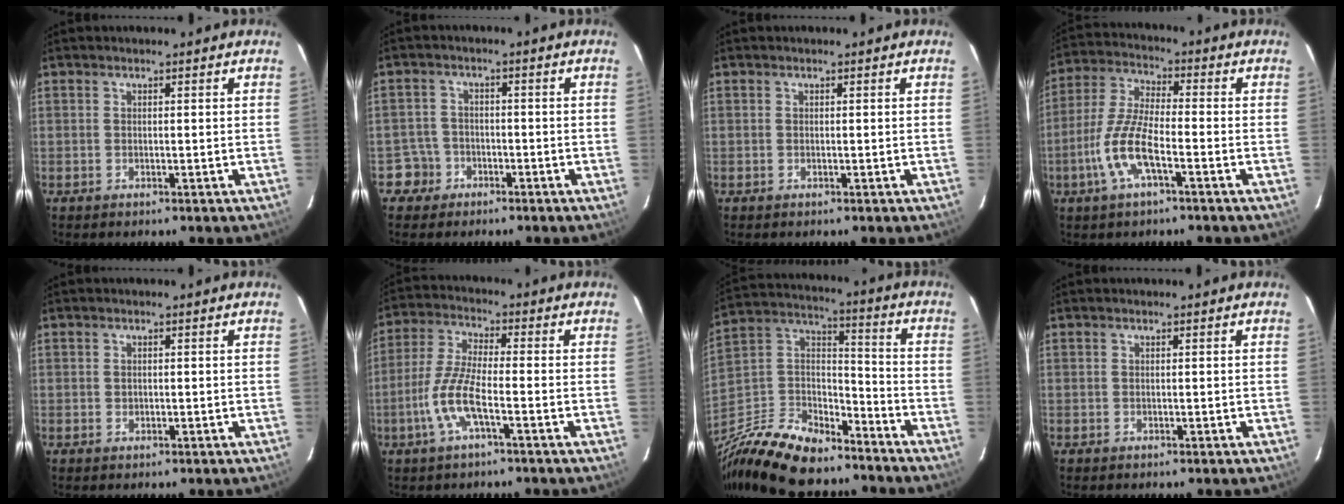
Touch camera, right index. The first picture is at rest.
{"total": 4.3, "force": [-2.3, 3.6, -0.3], "torque": [0.005, 0.022, -0.043]}
{"total": 0.0}
{"total": 10.2, "force": [-4.3, 2.7, 8.8], "torque": [-0.195, -0.002, -0.086]}
{"total": 0.7, "force": [-0.1, 0.7, 0.1], "torque": [0.001, -0.002, -0.001]}
{"total": 8.5, "force": [-3.5, 1.5, 7.6], "torque": [-0.171, -0.002, -0.071]}
{"total": 25.9, "force": [-19.7, 10.9, 12.9], "torque": [-0.295, 0.001, -0.337]}
{"total": 0.0}